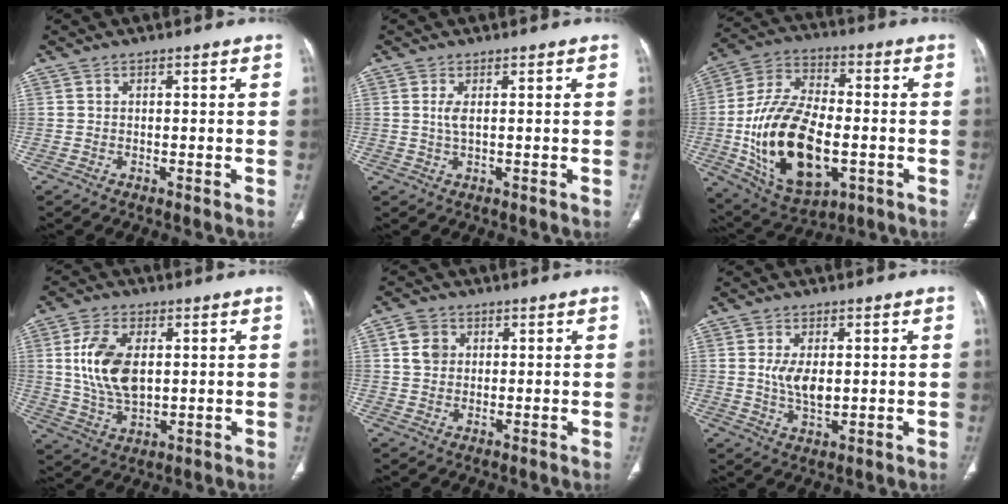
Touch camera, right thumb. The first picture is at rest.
{"total": 2.0, "force": [0.4, 0.6, 1.9], "torque": [-0.049, -0.001, 0.014]}
{"total": 22.4, "force": [-4.2, 12.4, 18.2], "torque": [-0.329, 0.011, -0.058]}
{"total": 12.1, "force": [2.0, 7.0, 9.6], "torque": [-0.182, -0.008, 0.044]}
{"total": 4.4, "force": [1.2, 3.7, 2.1], "torque": [-0.026, 0.002, 0.022]}
{"total": 5.9, "force": [0.7, 3.0, 5.0], "torque": [-0.093, -0.011, 0.017]}